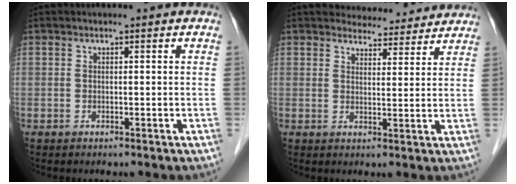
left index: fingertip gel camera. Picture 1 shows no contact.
{"total": 7.6, "force": [7.3, 1.8, 0.7], "torque": [-0.001, 0.003, 0.084]}